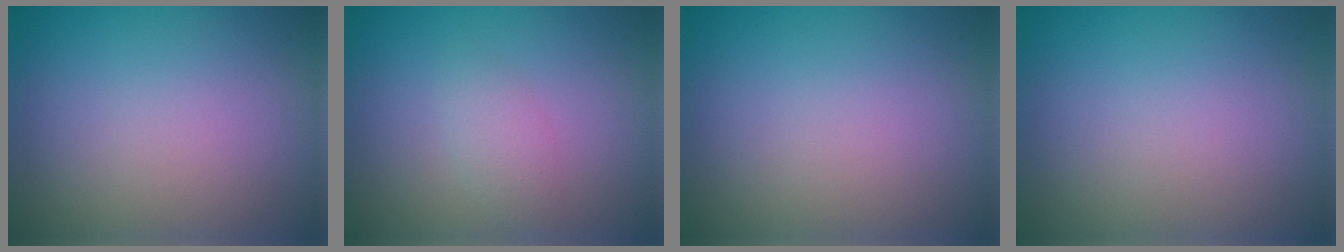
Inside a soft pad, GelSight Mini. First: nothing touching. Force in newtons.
{"total": 1.6, "press": 1.6, "slide": 0.1}
{"total": 0.0}
{"total": 0.0}